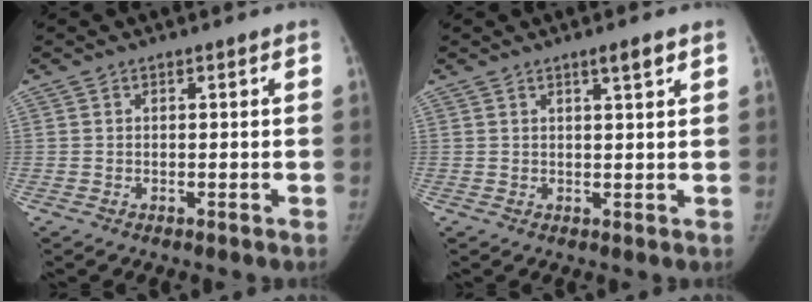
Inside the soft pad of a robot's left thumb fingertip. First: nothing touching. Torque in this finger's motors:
{"motor_torque": [0.17, -0.10, 0.47, -0.15, 0.05]}